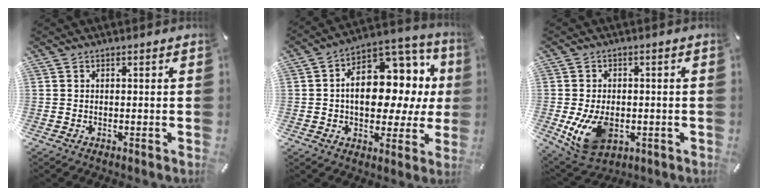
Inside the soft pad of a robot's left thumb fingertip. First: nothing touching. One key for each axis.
{"total": 16.4, "fx": 1.6, "fy": 11.1, "fz": 12.0, "tx": -0.170, "ty": -0.019, "tz": 0.030}
{"total": 10.9, "fx": -2.4, "fy": 7.5, "fz": 7.5, "tx": -0.140, "ty": -0.005, "tz": -0.040}